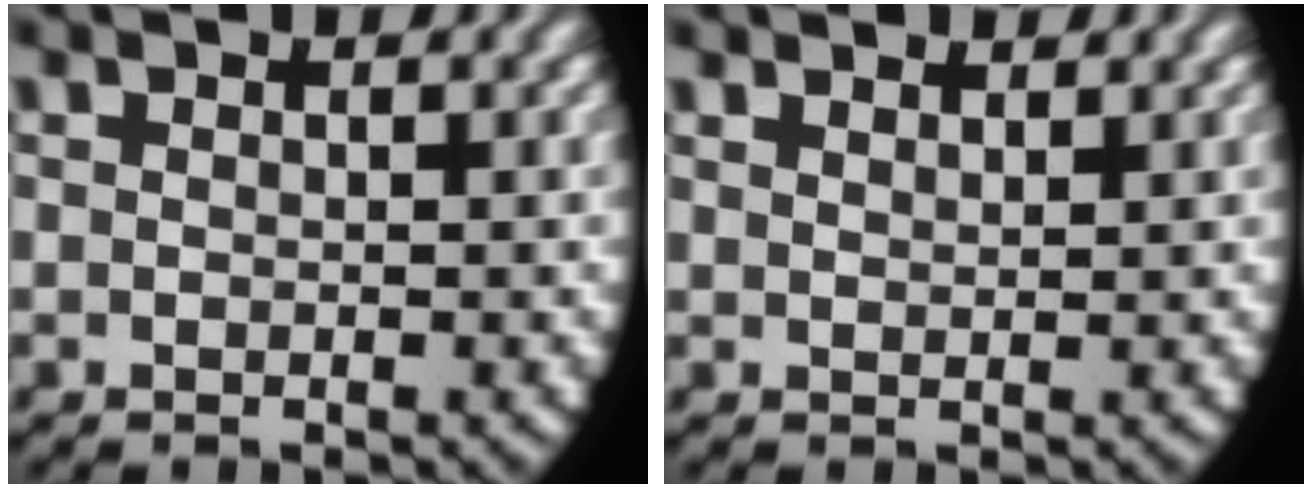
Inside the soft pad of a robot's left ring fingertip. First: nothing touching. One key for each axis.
{"total": 1.8, "fx": 1.7, "fy": -0.5, "fz": 0.0, "tx": 0.002, "ty": -0.007, "tz": 0.035}